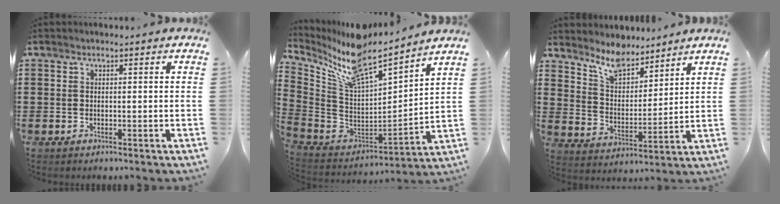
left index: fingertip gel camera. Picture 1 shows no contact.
{"total": 10.3, "force": [8.7, 1.9, 5.2], "torque": [-0.143, -0.063, 0.146]}
{"total": 6.9, "force": [6.2, 2.1, 2.1], "torque": [-0.070, -0.025, 0.114]}